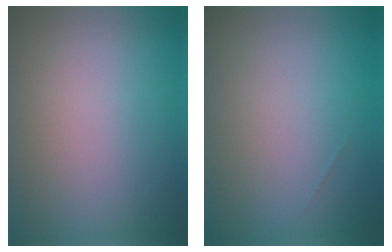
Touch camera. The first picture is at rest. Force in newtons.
{"total": 0.0}